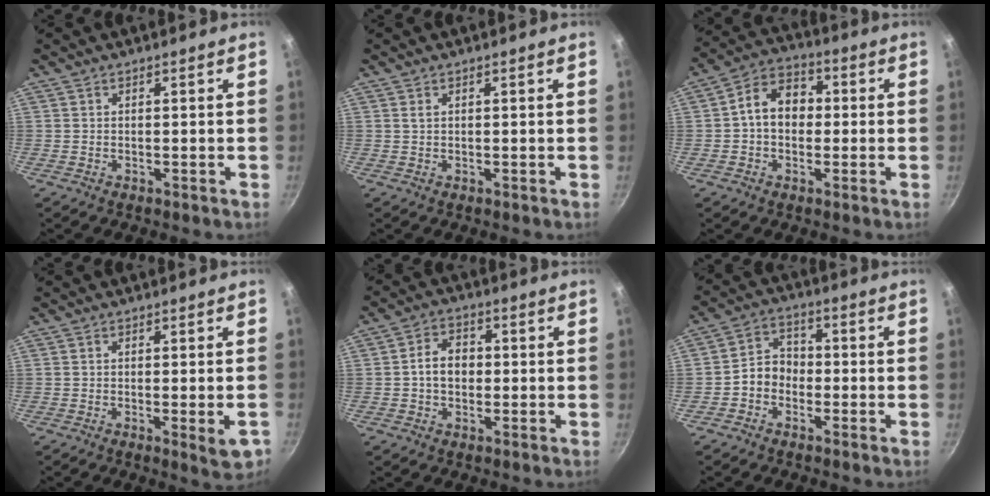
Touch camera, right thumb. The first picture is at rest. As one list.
[{"total": 0.6, "force": [0.3, 0.3, 0.5], "torque": [-0.009, 0.001, 0.005]}, {"total": 9.3, "force": [0.1, 7.1, 6.0], "torque": [-0.062, 0.028, -0.016]}, {"total": 4.5, "force": [-1.5, 0.9, 4.2], "torque": [-0.054, -0.007, -0.019]}, {"total": 6.1, "force": [-0.3, 4.7, 3.8], "torque": [-0.040, 0.017, -0.011]}, {"total": 5.9, "force": [-1.8, 4.8, 2.9], "torque": [-0.022, 0.030, -0.043]}]